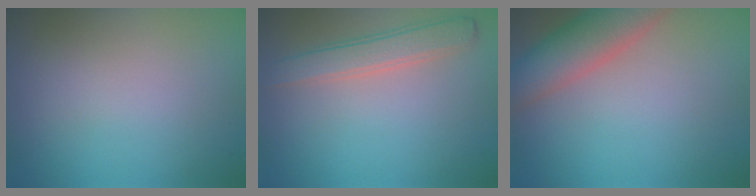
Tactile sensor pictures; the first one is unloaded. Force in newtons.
{"total": 2.9, "press": 2.9, "slide": 0.2}
{"total": 6.1, "press": 6.1, "slide": 0.5}